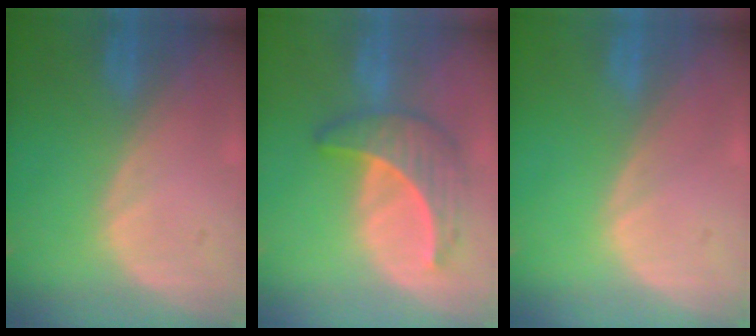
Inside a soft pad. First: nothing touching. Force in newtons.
{"total": 6.6, "press": 6.3, "slide": 2.1}
{"total": 0.0}